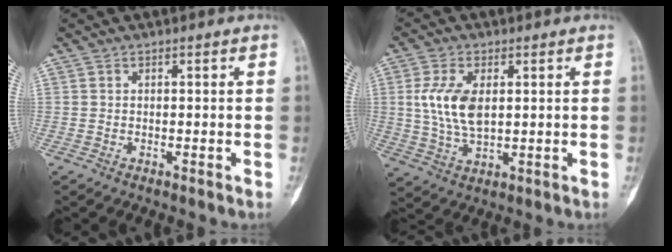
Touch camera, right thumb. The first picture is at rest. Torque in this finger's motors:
{"motor_torque": [0.44, 0.24, 0.38, -0.34, 0.08]}